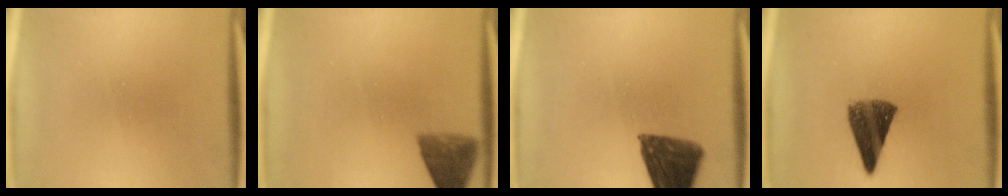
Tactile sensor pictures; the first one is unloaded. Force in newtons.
{"total": 3.5}
{"total": 10.7}
{"total": 8.4}